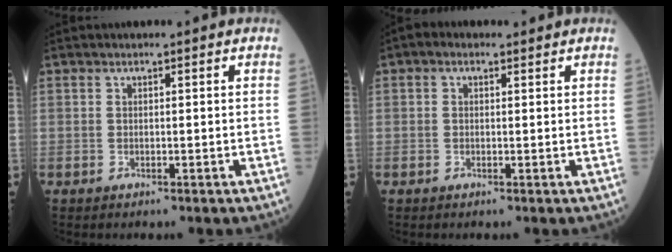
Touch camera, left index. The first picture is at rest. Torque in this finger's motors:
{"motor_torque": [0.02, -0.06, -0.35, 0.03]}